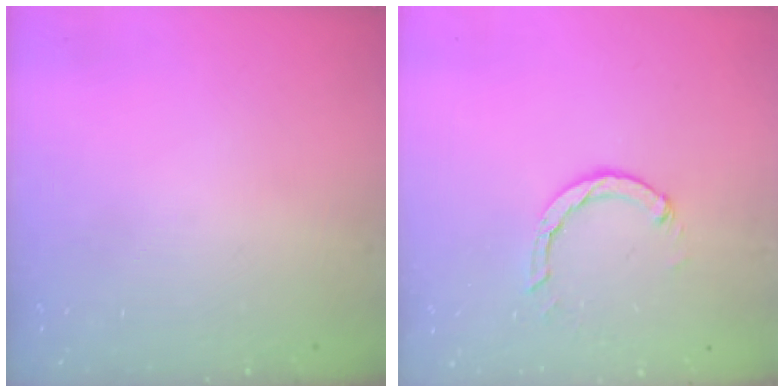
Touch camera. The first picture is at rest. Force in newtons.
{"total": 3.4, "press": 3.4, "slide": 0.4}